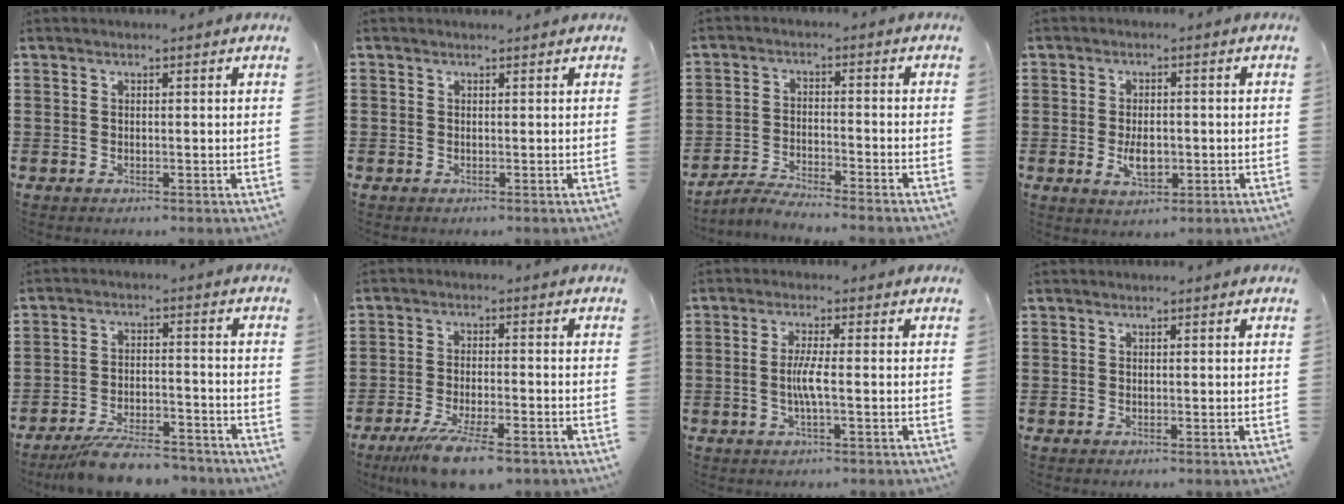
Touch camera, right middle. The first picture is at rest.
{"total": 0.6, "force": [0.3, 0.5, -0.1], "torque": [-0.001, 0.001, 0.007]}
{"total": 3.5, "force": [-3.4, -0.3, 0.8], "torque": [-0.025, -0.003, -0.071]}
{"total": 3.9, "force": [-0.8, 2.1, 3.2], "torque": [-0.051, -0.010, -0.018]}
{"total": 7.0, "force": [-6.4, 0.8, 2.7], "torque": [-0.059, -0.003, -0.122]}
{"total": 8.0, "force": [-5.5, 1.3, 5.6], "torque": [-0.121, -0.016, -0.099]}
{"total": 3.4, "force": [-0.5, 0.1, 3.4], "torque": [-0.071, -0.010, -0.013]}
{"total": 0.0}